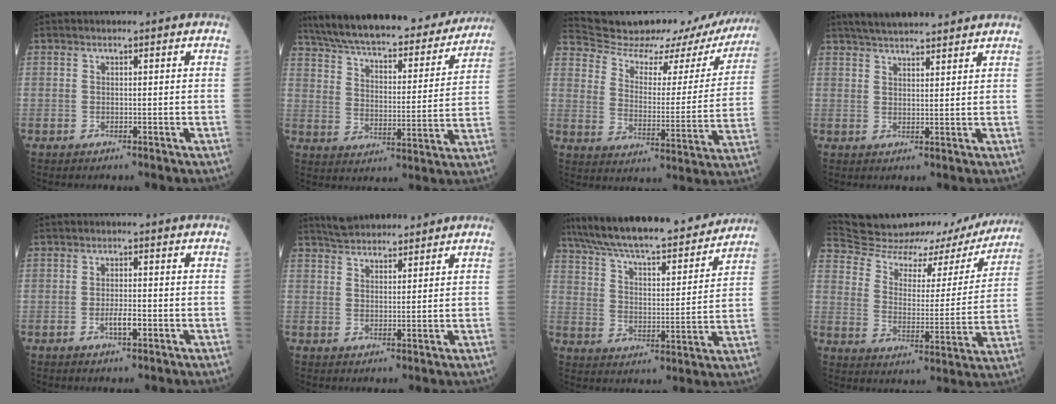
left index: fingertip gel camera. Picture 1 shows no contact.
{"total": 29.3, "force": [25.7, 6.8, 12.4], "torque": [-0.214, -0.017, 0.338]}
{"total": 23.8, "force": [22.0, 5.8, 6.9], "torque": [-0.102, -0.046, 0.280]}
{"total": 10.5, "force": [9.5, 1.4, 4.4], "torque": [-0.069, 0.030, 0.136]}
{"total": 2.3, "force": [-1.1, 0.4, 2.0], "torque": [-0.035, -0.006, -0.020]}
{"total": 7.0, "force": [6.6, 1.5, 1.8], "torque": [-0.028, 0.025, 0.108]}
{"total": 24.6, "force": [21.7, 4.1, 10.9], "torque": [-0.187, 0.001, 0.308]}
{"total": 25.9, "force": [23.6, 7.5, 7.3], "torque": [-0.129, -0.031, 0.312]}